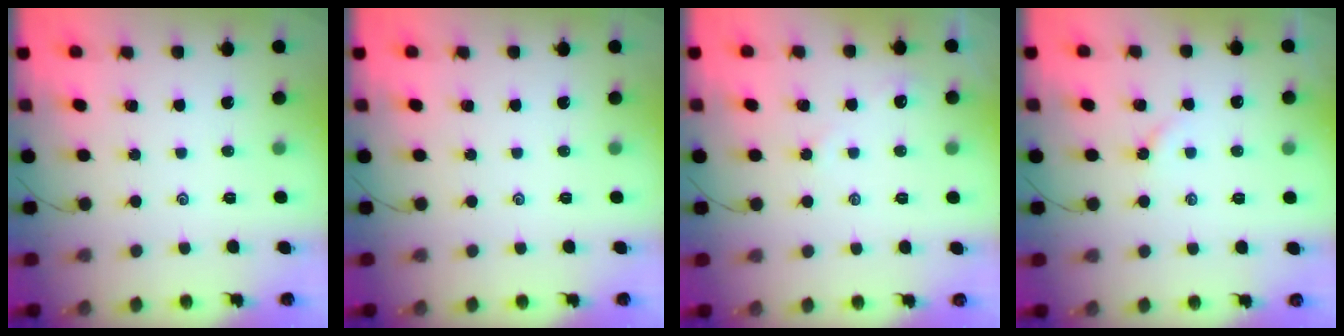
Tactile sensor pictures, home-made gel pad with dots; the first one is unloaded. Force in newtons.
{"total": 0.0}
{"total": 2.4, "press": 2.4, "slide": 0.4}
{"total": 2.3, "press": 2.3, "slide": 0.5}